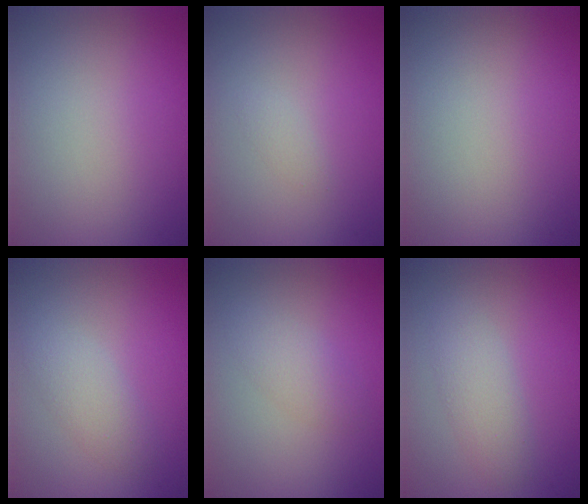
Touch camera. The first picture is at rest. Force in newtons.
{"total": 0.7, "press": 0.7, "slide": 0.0}
{"total": 0.0}
{"total": 2.3, "press": 2.3, "slide": 0.2}
{"total": 1.8, "press": 1.8, "slide": 0.0}
{"total": 3.7, "press": 3.7, "slide": 0.1}